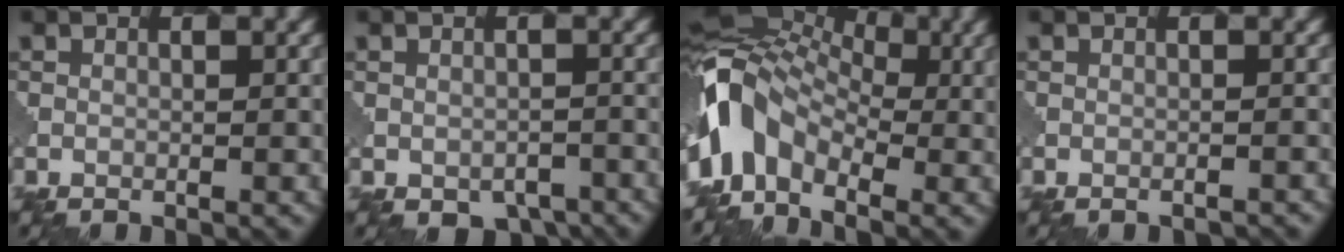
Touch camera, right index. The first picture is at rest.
{"total": 3.2, "force": [-2.2, 1.8, 1.3], "torque": [-0.015, -0.019, -0.019]}
{"total": 8.1, "force": [-1.8, 5.9, 5.3], "torque": [-0.098, 0.008, -0.055]}
{"total": 1.3, "force": [-1.2, 0.3, 0.5], "torque": [0.006, 0.001, -0.019]}